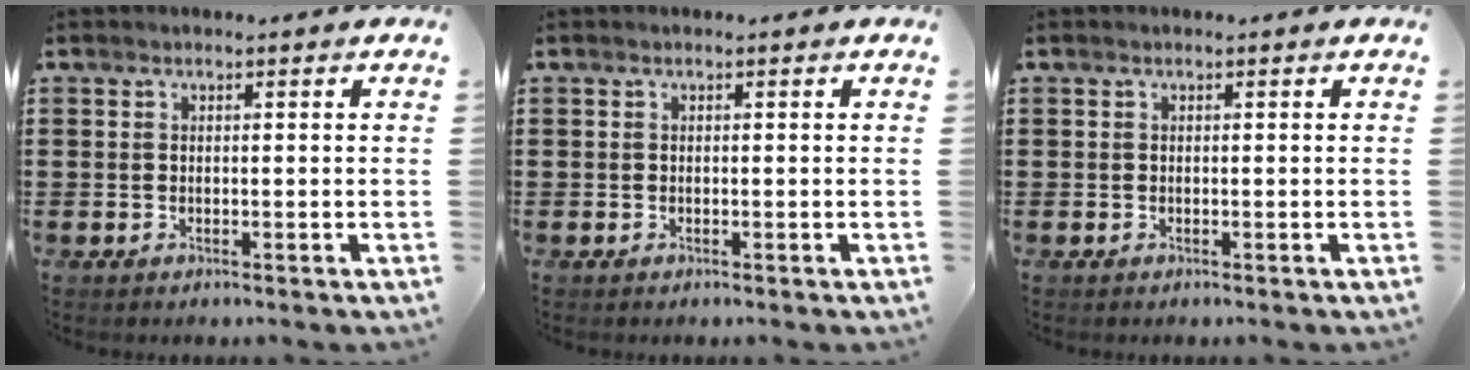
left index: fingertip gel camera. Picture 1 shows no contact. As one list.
[{"total": 0.0}, {"total": 0.0}]